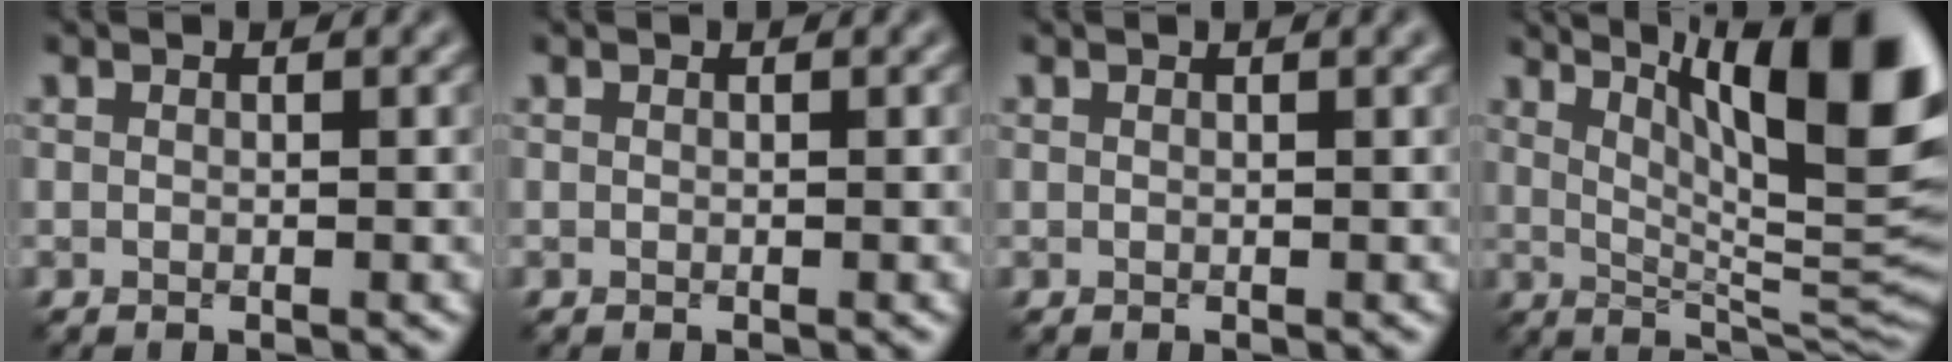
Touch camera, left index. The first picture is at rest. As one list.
[{"total": 0.0}, {"total": 0.9, "force": [0.6, 0.1, 0.6], "torque": [-0.008, 0.005, 0.009]}, {"total": 13.7, "force": [6.0, 3.9, 11.7], "torque": [-0.134, 0.006, 0.093]}]